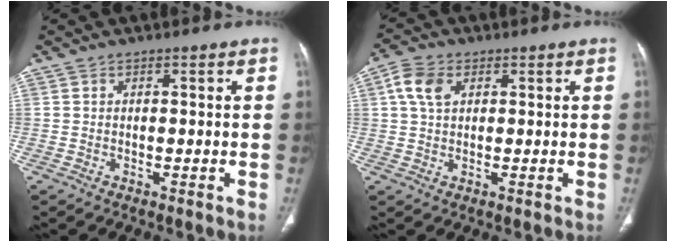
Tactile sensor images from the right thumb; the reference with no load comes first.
{"total": 5.7, "force": [1.7, 3.7, 3.9], "torque": [-0.082, 0.006, 0.031]}